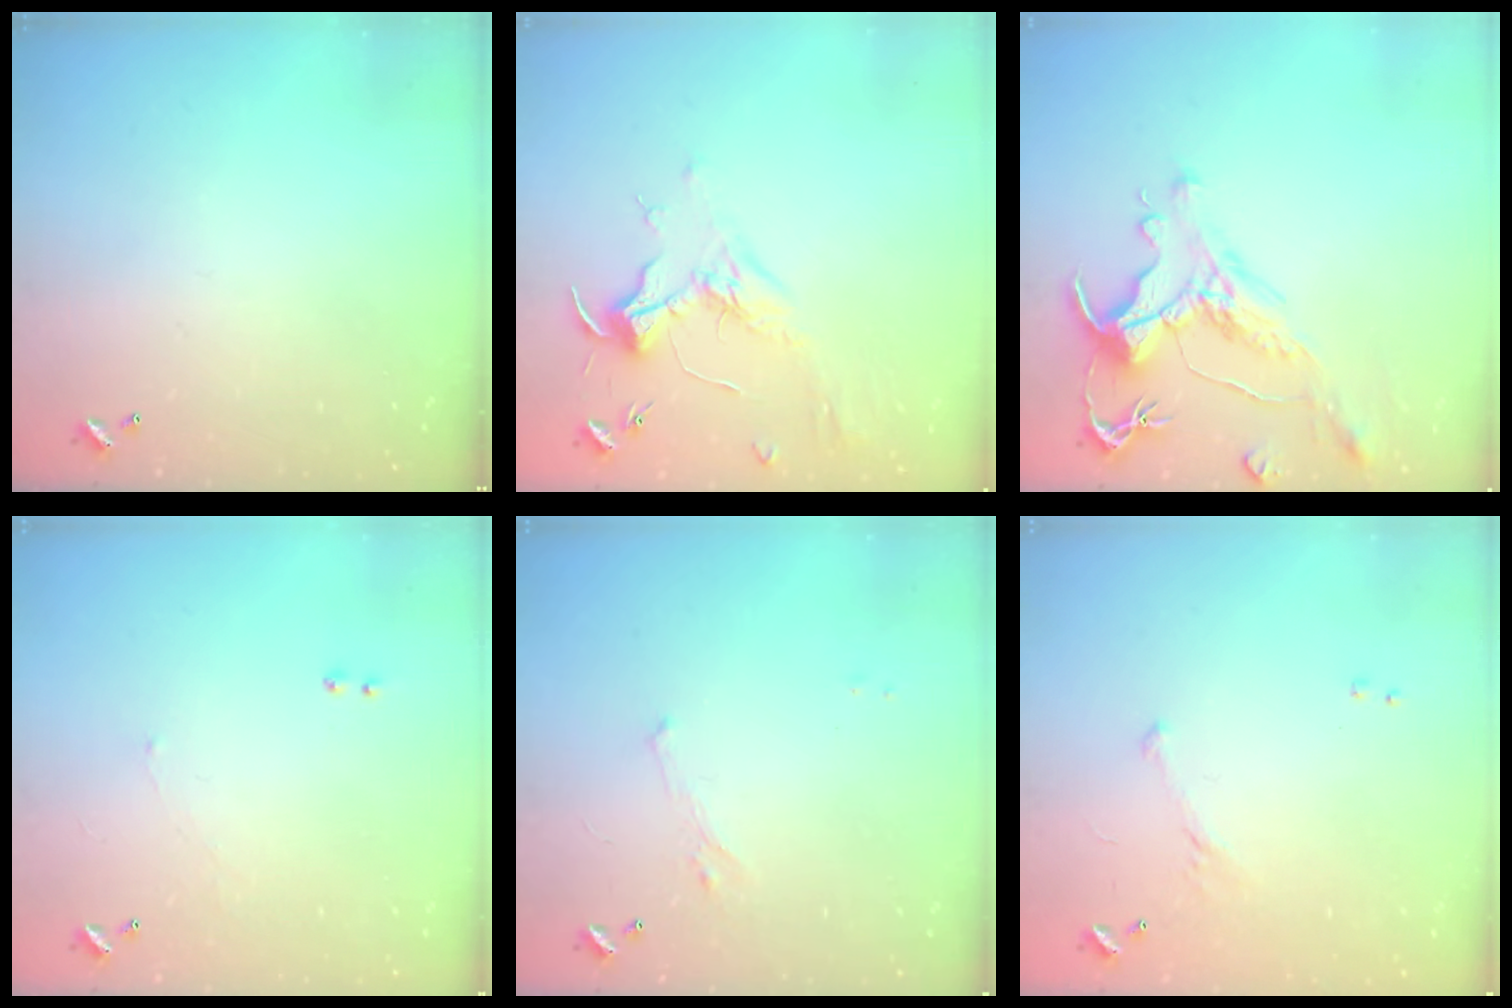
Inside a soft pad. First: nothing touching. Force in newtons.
{"total": 1.8, "press": 1.7, "slide": 0.7}
{"total": 1.3, "press": 0.1, "slide": 1.3}
{"total": 1.2, "press": 1.0, "slide": 0.6}
{"total": 1.4, "press": 1.3, "slide": 0.6}
{"total": 5.4, "press": 5.3, "slide": 1.0}